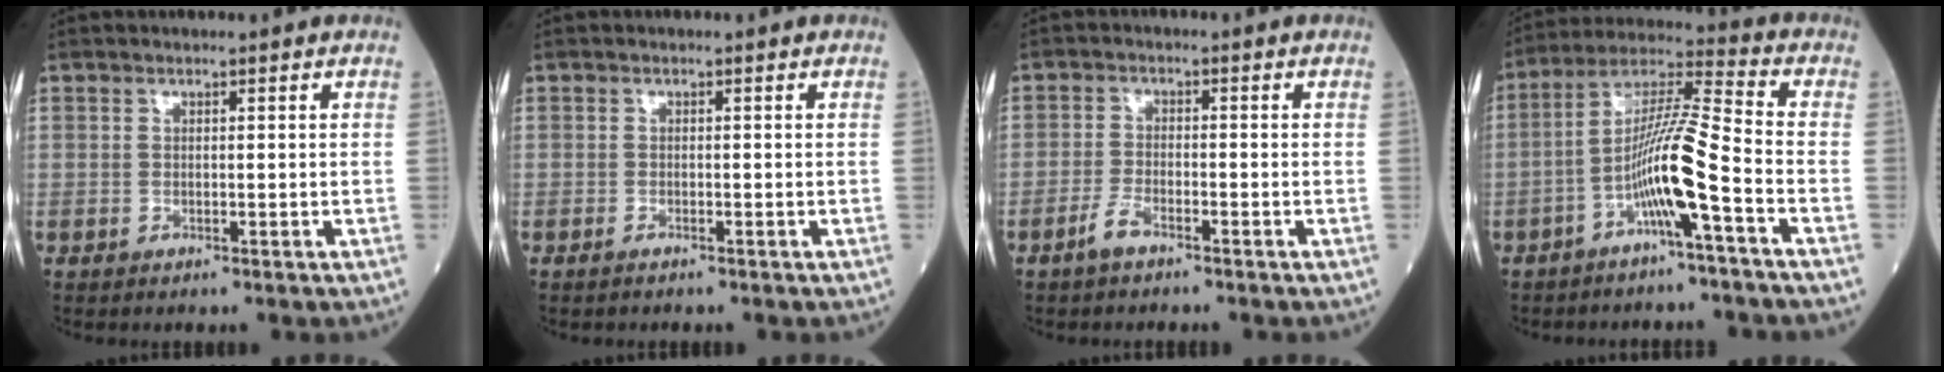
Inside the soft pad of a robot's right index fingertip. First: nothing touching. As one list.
[{"total": 0.6, "force": [-0.5, 0.0, 0.2], "torque": [-0.012, -0.003, -0.009]}, {"total": 2.7, "force": [-2.1, 0.6, 1.7], "torque": [-0.041, -0.002, -0.043]}, {"total": 10.7, "force": [-4.3, -0.6, 9.8], "torque": [-0.189, 0.015, -0.084]}]